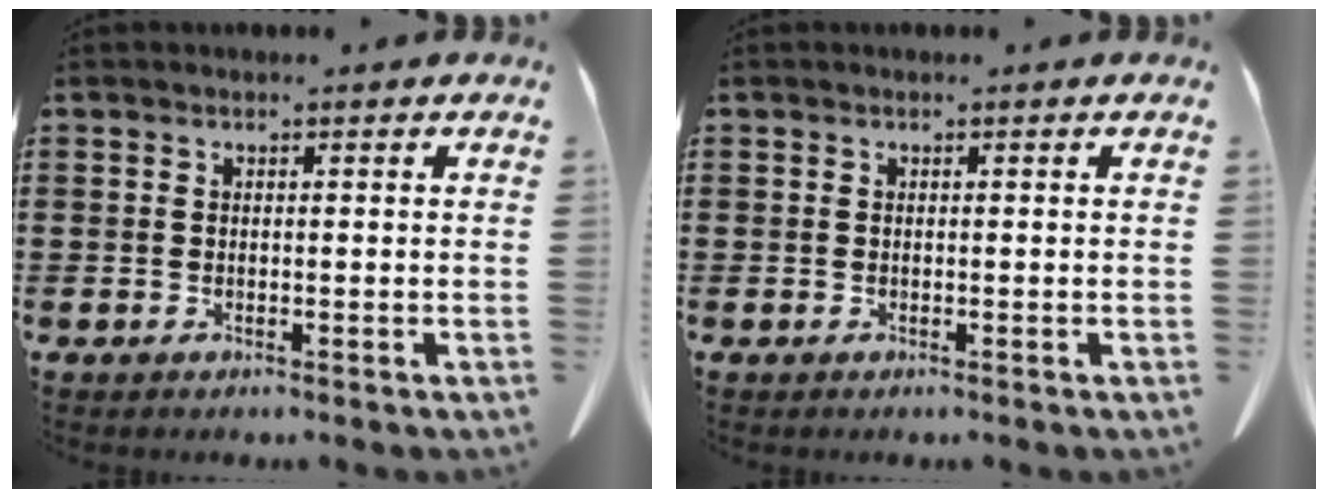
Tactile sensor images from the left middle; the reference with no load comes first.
{"total": 0.0}